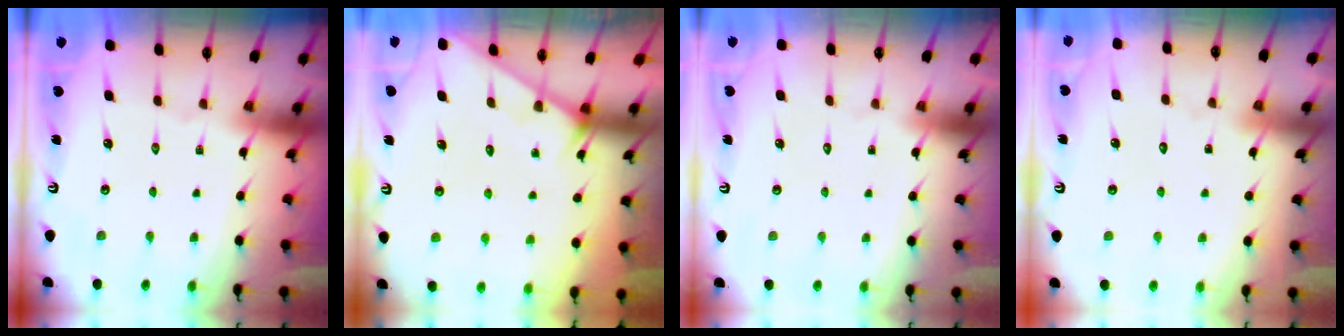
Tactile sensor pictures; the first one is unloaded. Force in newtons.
{"total": 4.3, "press": 4.3, "slide": 0.2}
{"total": 1.5, "press": 1.5, "slide": 0.1}
{"total": 4.8, "press": 4.8, "slide": 0.5}